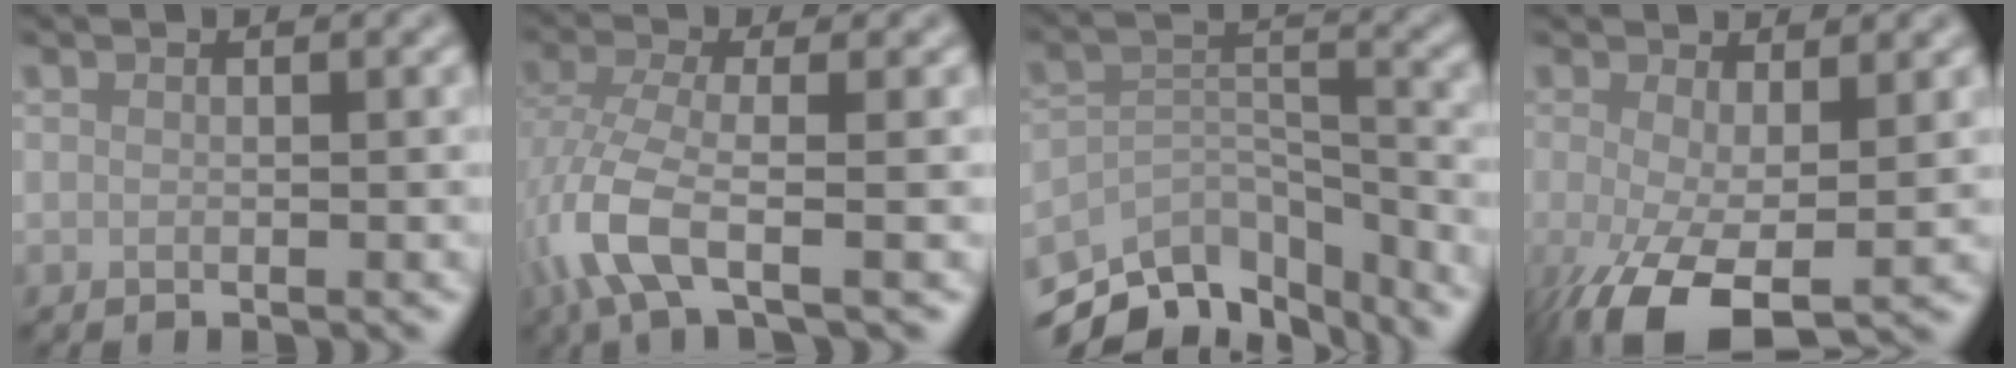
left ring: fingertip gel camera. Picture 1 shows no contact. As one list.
[{"total": 5.6, "force": [-2.0, 1.8, 4.9], "torque": [-0.120, -0.006, -0.050]}, {"total": 8.5, "force": [-6.8, 3.5, 3.8], "torque": [-0.076, -0.007, -0.114]}, {"total": 7.2, "force": [-1.8, 3.0, 6.3], "torque": [-0.128, -0.021, -0.024]}]